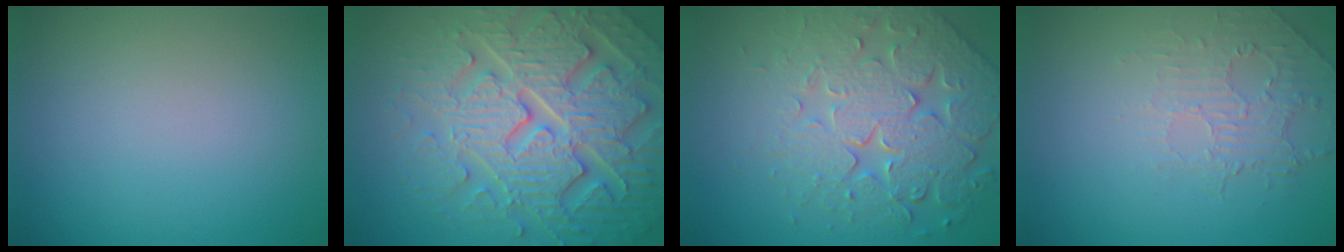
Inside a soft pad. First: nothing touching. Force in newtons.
{"total": 8.1, "press": 7.9, "slide": 1.9}
{"total": 6.9, "press": 5.7, "slide": 3.9}
{"total": 2.0, "press": 0.9, "slide": 1.8}